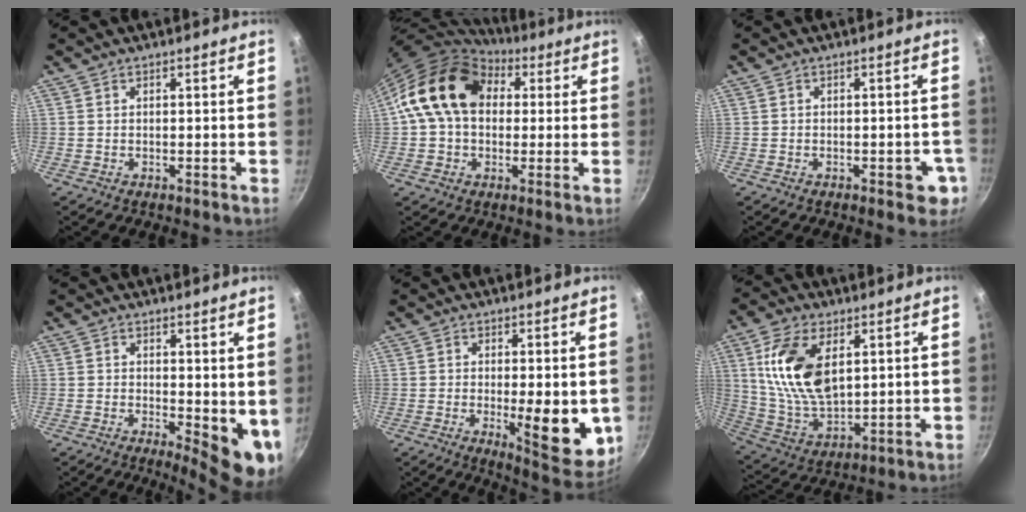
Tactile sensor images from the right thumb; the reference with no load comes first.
{"total": 15.5, "force": [4.0, 11.4, 9.7], "torque": [-0.133, 0.019, 0.054]}
{"total": 4.7, "force": [-1.8, 2.4, 3.6], "torque": [-0.021, 0.014, -0.019]}
{"total": 8.4, "force": [0.3, 3.7, 7.6], "torque": [-0.077, -0.015, 0.008]}
{"total": 12.1, "force": [-1.5, 4.2, 11.2], "torque": [-0.122, -0.017, -0.009]}
{"total": 16.0, "force": [4.7, 8.8, 12.5], "torque": [-0.226, -0.020, 0.100]}